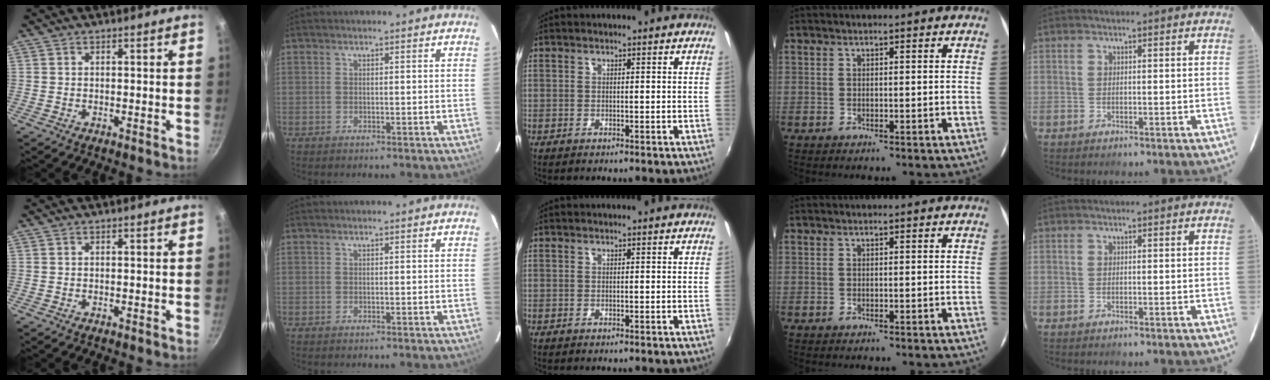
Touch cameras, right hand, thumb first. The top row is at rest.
{}